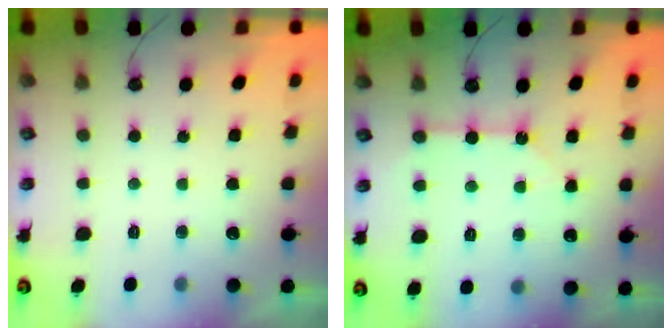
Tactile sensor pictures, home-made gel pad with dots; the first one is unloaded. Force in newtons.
{"total": 2.4, "press": 2.4, "slide": 0.4}